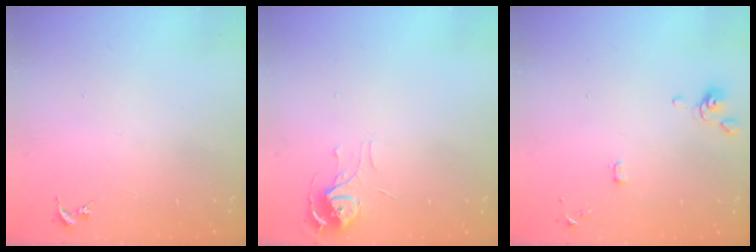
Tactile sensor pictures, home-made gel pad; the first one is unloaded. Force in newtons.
{"total": 6.2, "press": 6.1, "slide": 0.5}
{"total": 3.4, "press": 3.4, "slide": 0.7}